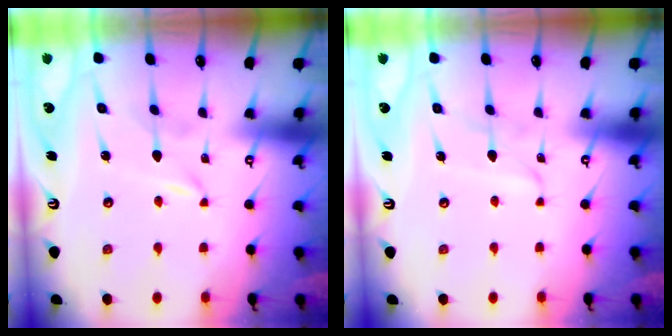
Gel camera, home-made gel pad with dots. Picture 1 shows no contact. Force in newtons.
{"total": 2.4, "press": 2.4, "slide": 0.3}